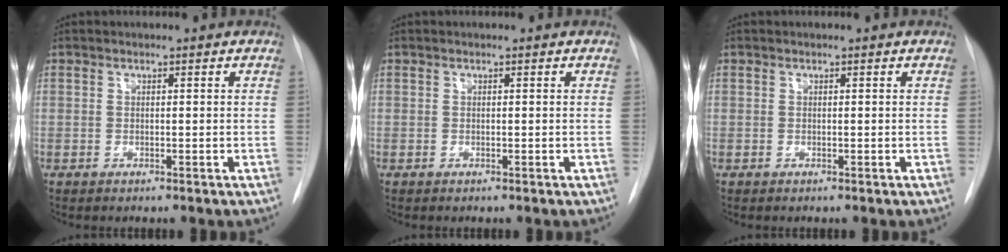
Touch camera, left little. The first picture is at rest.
{"total": 0.0}
{"total": 0.0}